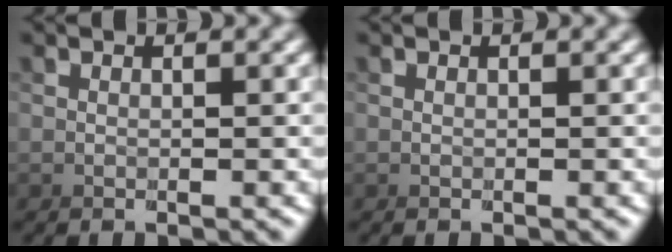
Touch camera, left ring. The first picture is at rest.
{"total": 0.0}